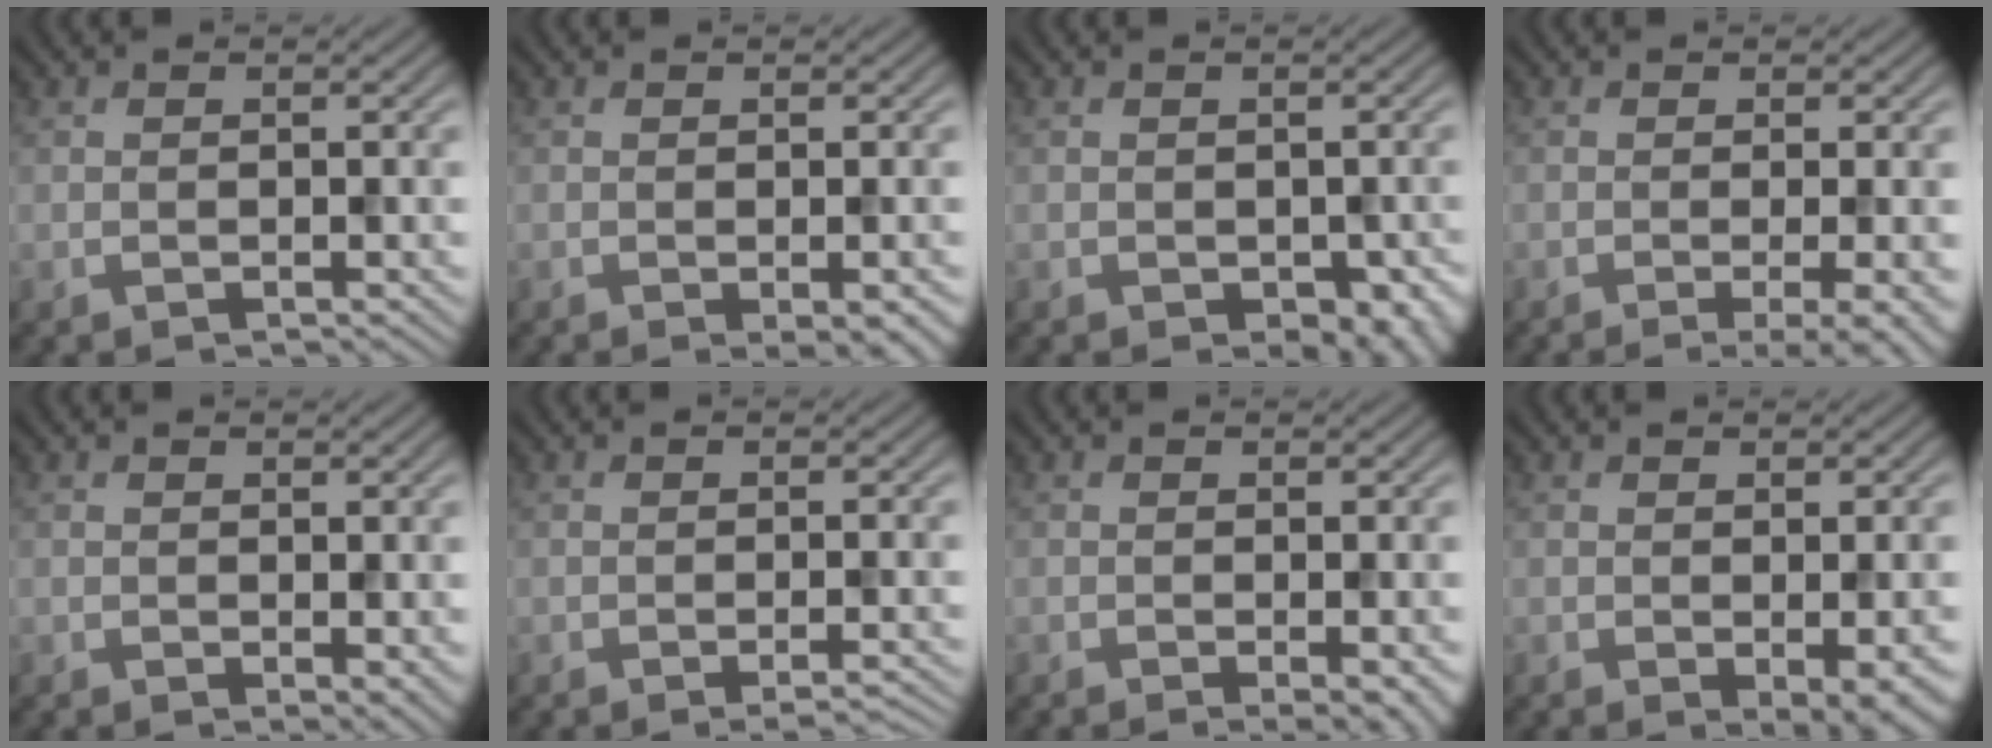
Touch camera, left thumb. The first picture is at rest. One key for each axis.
{"total": 3.1, "fx": -1.3, "fy": 0.7, "fz": 2.7, "tx": -0.037, "ty": -0.002, "tz": -0.014}
{"total": 3.8, "fx": -1.8, "fy": 2.2, "fz": 2.5, "tx": -0.034, "ty": -0.017, "tz": -0.011}
{"total": 5.2, "fx": -1.8, "fy": 1.2, "fz": 4.8, "tx": -0.064, "ty": -0.003, "tz": -0.027}
{"total": 1.7, "fx": 0.0, "fy": 0.9, "fz": 1.5, "tx": -0.020, "ty": -0.007, "tz": 0.004}
{"total": 1.7, "fx": -0.8, "fy": 0.4, "fz": 1.5, "tx": -0.016, "ty": 0.003, "tz": -0.019}
{"total": 2.8, "fx": -0.9, "fy": 0.6, "fz": 2.5, "tx": -0.033, "ty": -0.001, "tz": -0.013}
{"total": 3.5, "fx": -0.9, "fy": 0.8, "fz": 3.3, "tx": -0.050, "ty": -0.008, "tz": -0.008}